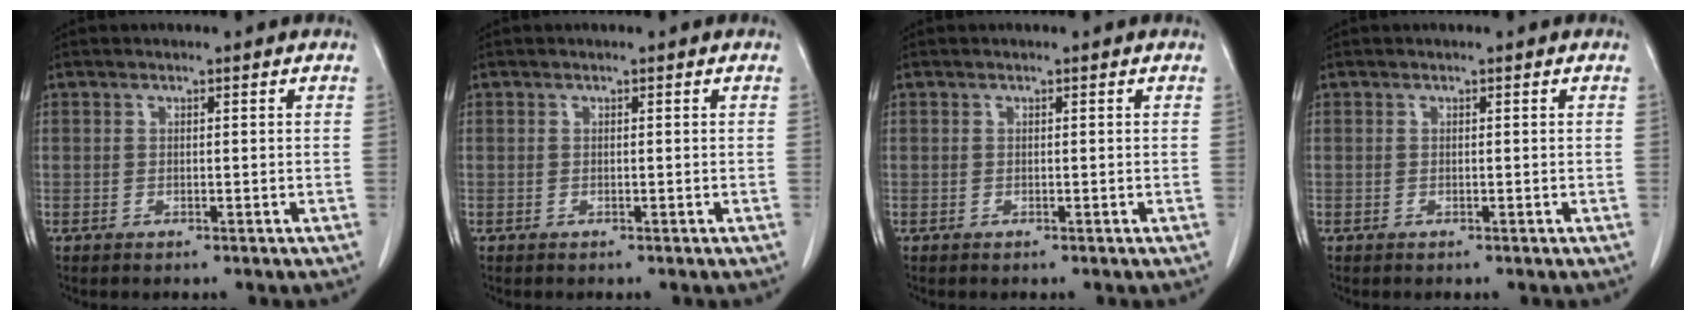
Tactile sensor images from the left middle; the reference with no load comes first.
{"total": 0.0}
{"total": 0.0}
{"total": 0.0}